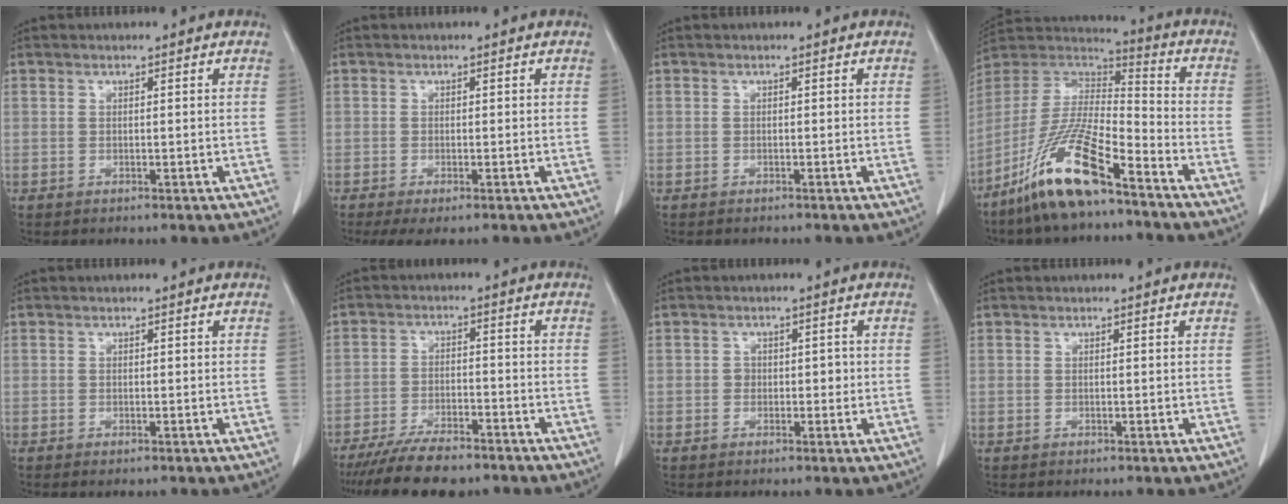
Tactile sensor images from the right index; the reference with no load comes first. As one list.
[{"total": 3.3, "force": [-2.0, 0.9, 2.5], "torque": [-0.044, -0.010, -0.031]}, {"total": 0.5, "force": [-0.5, 0.2, 0.0], "torque": [0.000, 0.000, -0.009]}, {"total": 16.2, "force": [-10.7, 2.7, 11.9], "torque": [-0.243, -0.011, -0.202]}, {"total": 0.6, "force": [-0.2, 0.3, 0.4], "torque": [-0.006, -0.002, -0.002]}, {"total": 9.5, "force": [-7.8, 2.6, 4.6], "torque": [-0.073, -0.015, -0.131]}, {"total": 2.2, "force": [-0.1, 1.8, 1.4], "torque": [-0.012, 0.009, -0.003]}, {"total": 0.0}]